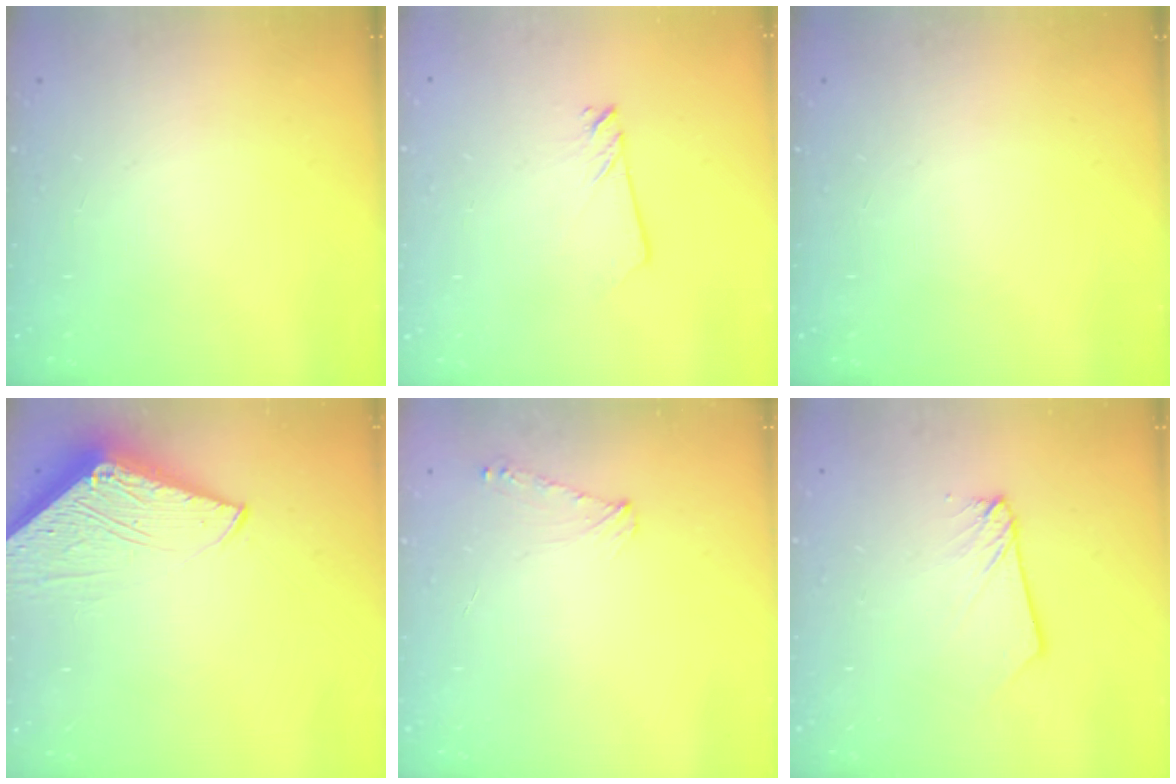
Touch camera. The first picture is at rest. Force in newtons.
{"total": 1.7, "press": 1.7, "slide": 0.1}
{"total": 0.0}
{"total": 5.6, "press": 5.6, "slide": 0.5}
{"total": 5.1, "press": 5.1, "slide": 0.5}
{"total": 2.7, "press": 2.7, "slide": 0.3}